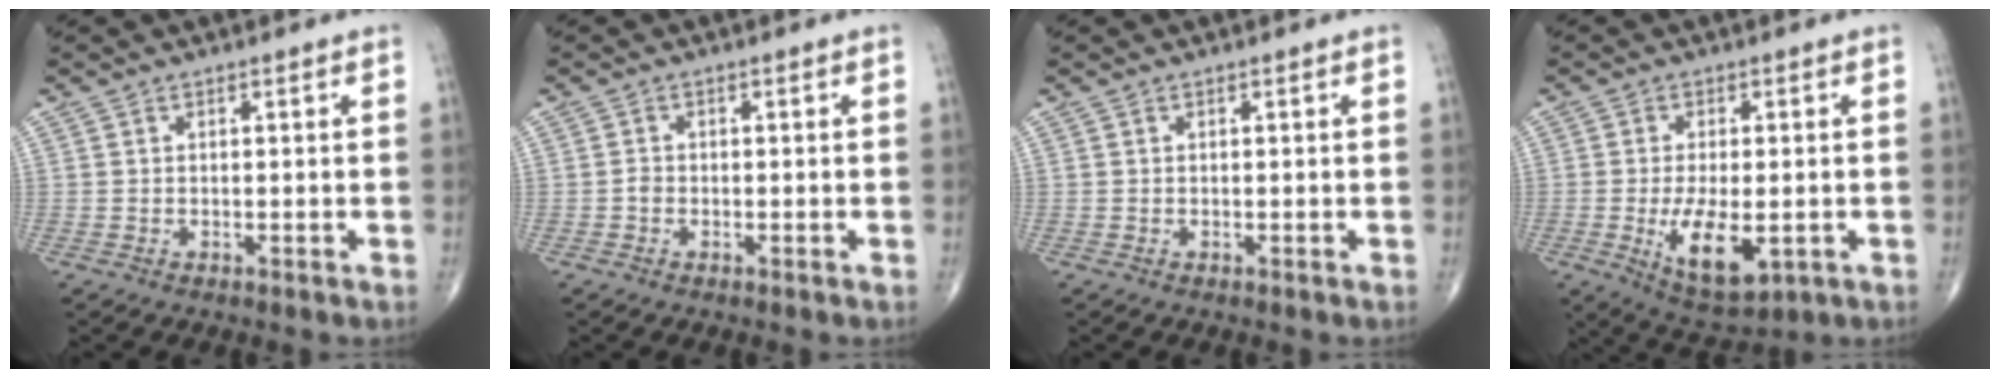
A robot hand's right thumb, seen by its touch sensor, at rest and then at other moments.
{"total": 0.6, "force": [-0.2, 0.5, 0.3], "torque": [-0.005, 0.001, -0.007]}
{"total": 0.0}
{"total": 10.6, "force": [-2.4, 4.9, 9.0], "torque": [-0.145, -0.016, -0.028]}